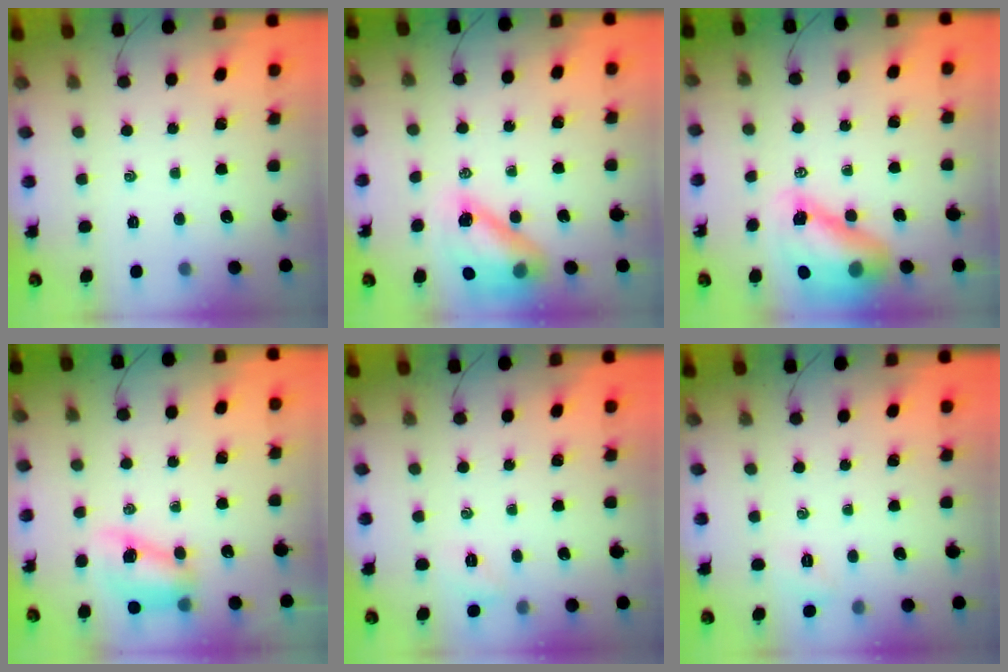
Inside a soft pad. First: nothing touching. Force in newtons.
{"total": 13.2, "press": 12.7, "slide": 3.7}
{"total": 13.5, "press": 13.0, "slide": 3.8}
{"total": 8.2, "press": 8.1, "slide": 1.0}
{"total": 2.2, "press": 2.1, "slide": 0.6}
{"total": 2.5, "press": 2.4, "slide": 0.7}